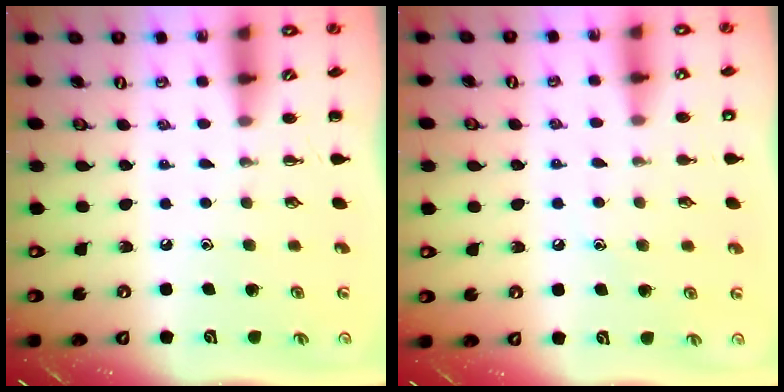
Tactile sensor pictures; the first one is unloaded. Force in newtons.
{"total": 6.4, "press": 6.2, "slide": 1.6}